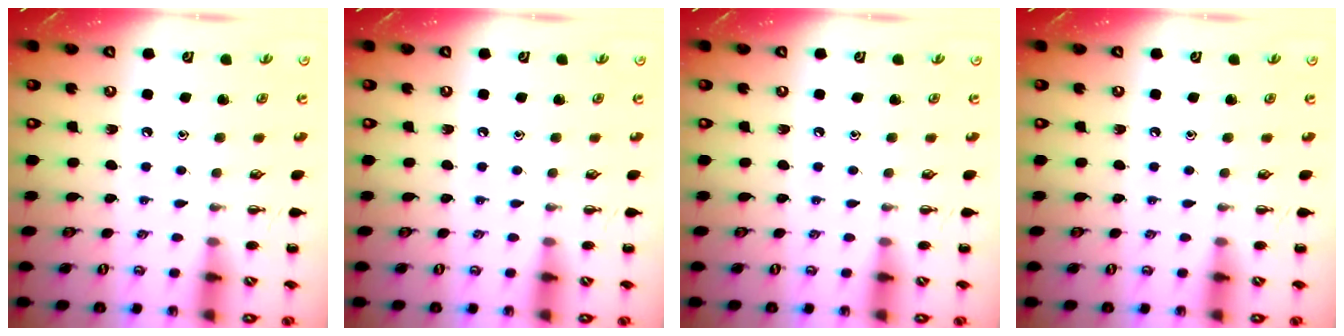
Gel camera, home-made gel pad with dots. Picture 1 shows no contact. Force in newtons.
{"total": 0.0}
{"total": 0.0}
{"total": 0.0}